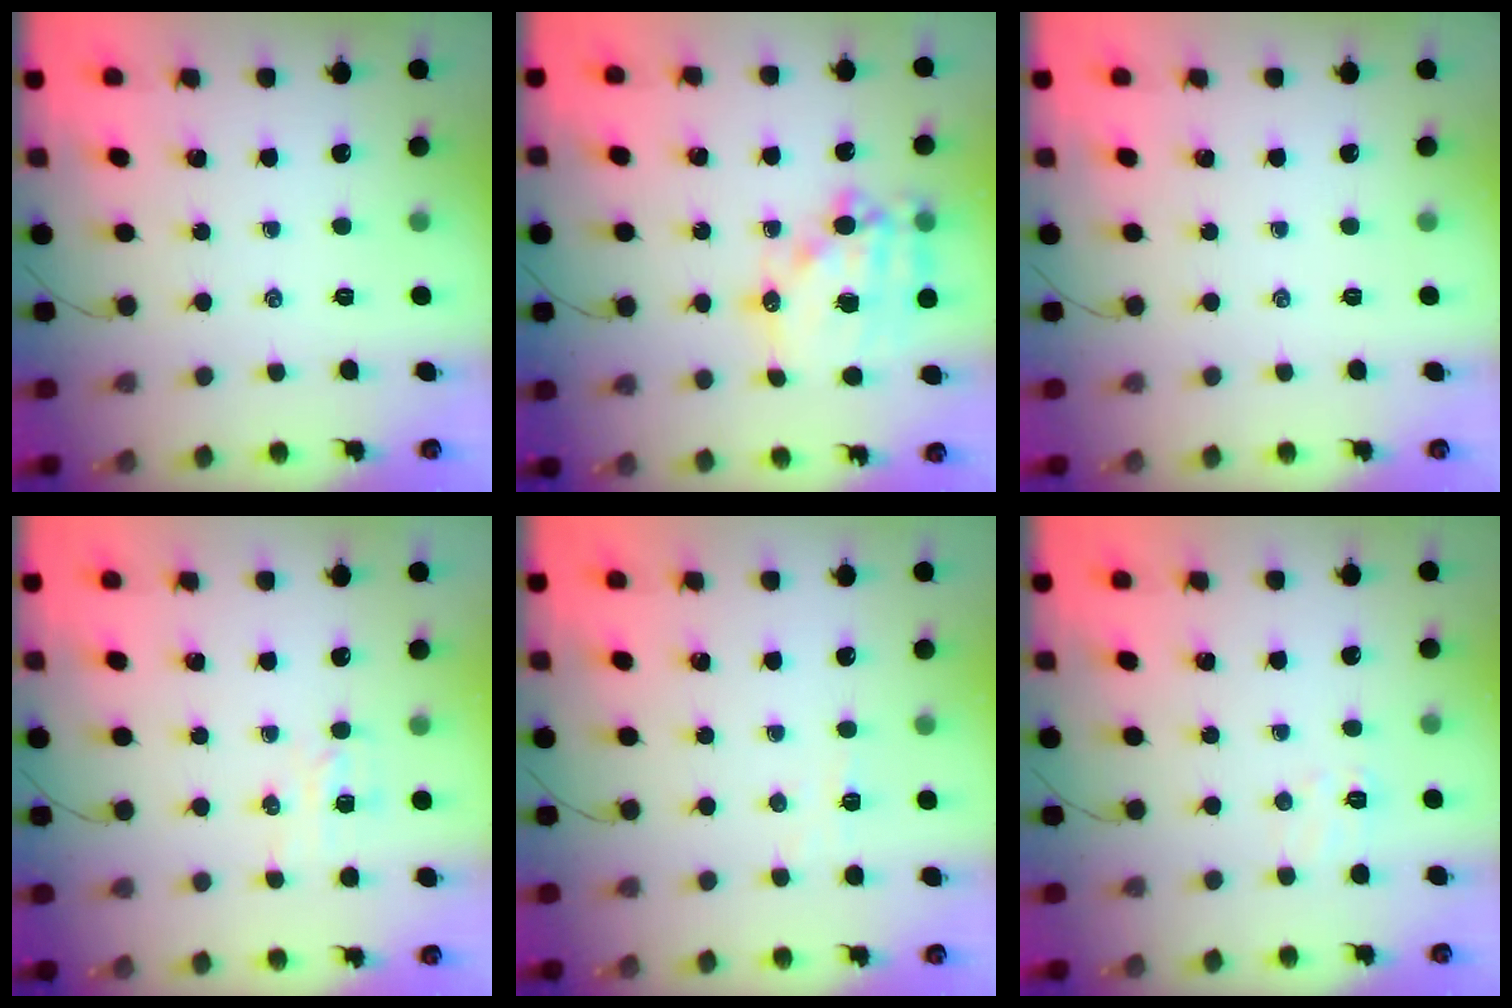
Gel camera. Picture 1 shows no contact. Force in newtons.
{"total": 17.8, "press": 17.4, "slide": 3.9}
{"total": 0.0}
{"total": 3.8, "press": 3.7, "slide": 0.9}
{"total": 2.9, "press": 2.7, "slide": 0.8}
{"total": 5.4, "press": 5.2, "slide": 1.4}